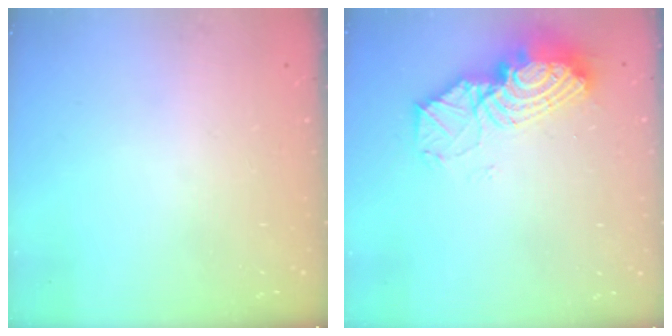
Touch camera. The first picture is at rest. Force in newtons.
{"total": 15.1, "press": 15.0, "slide": 1.5}